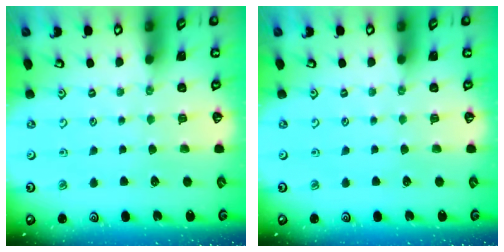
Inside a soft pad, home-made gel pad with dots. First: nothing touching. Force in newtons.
{"total": 0.0}